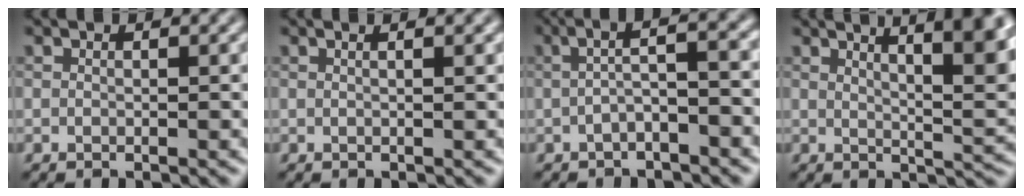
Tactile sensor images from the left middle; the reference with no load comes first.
{"total": 2.9, "force": [1.1, 1.4, 2.2], "torque": [-0.004, 0.019, -0.015]}
{"total": 3.5, "force": [-1.3, 0.6, 3.2], "torque": [-0.050, 0.021, -0.024]}
{"total": 9.6, "force": [4.7, 2.7, 7.9], "torque": [-0.061, 0.028, 0.056]}